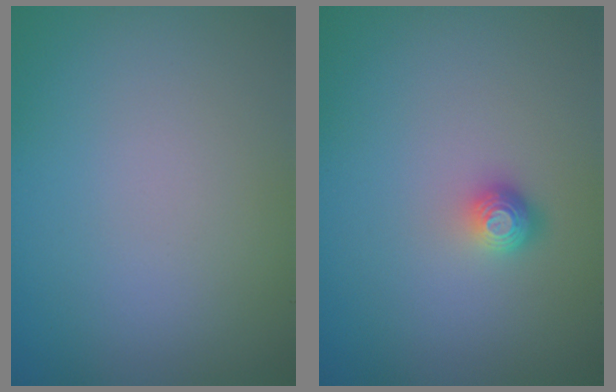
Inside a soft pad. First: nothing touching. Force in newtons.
{"total": 1.5, "press": 1.1, "slide": 1.0}